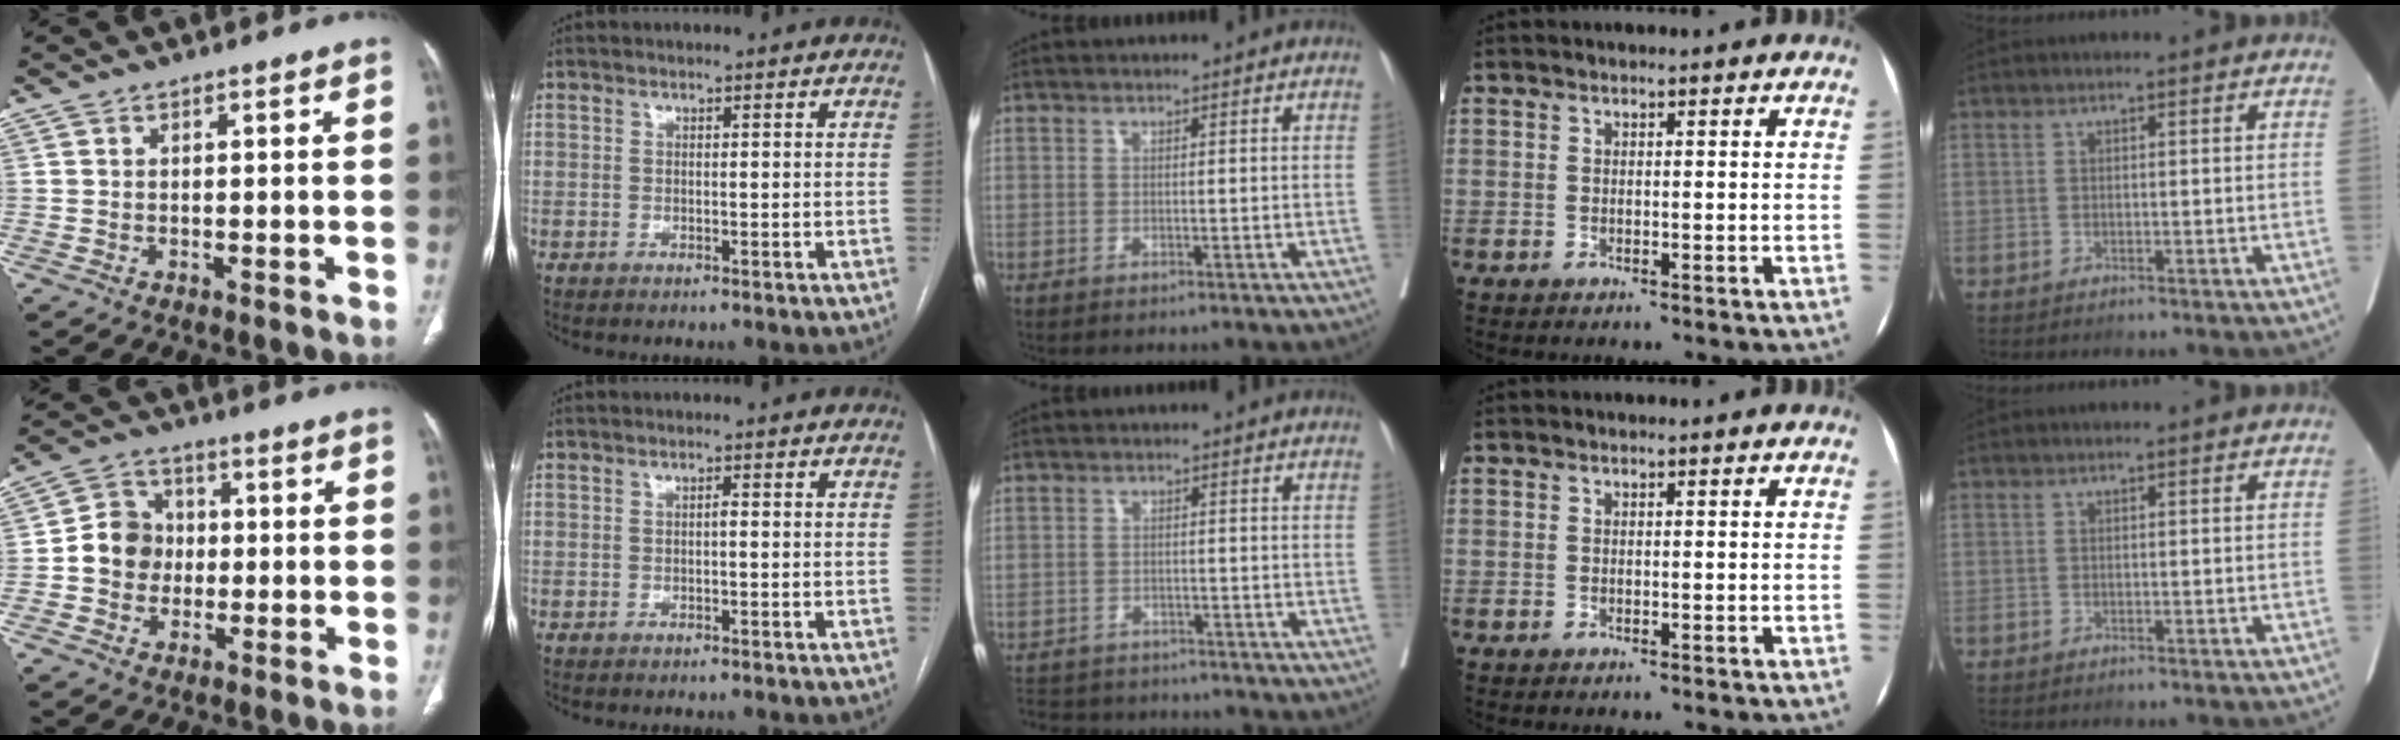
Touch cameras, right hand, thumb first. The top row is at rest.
{"thumb": {"total": 8.2, "force": [-0.6, 7.4, 3.4], "torque": [-0.029, 0.021, -0.020]}, "index": {"total": 0.5, "force": [-0.1, 0.1, 0.5], "torque": [-0.008, 0.002, -0.001]}, "middle": {"total": 8.2, "force": [-7.6, 2.9, 1.4], "torque": [-0.021, 0.010, -0.102]}}